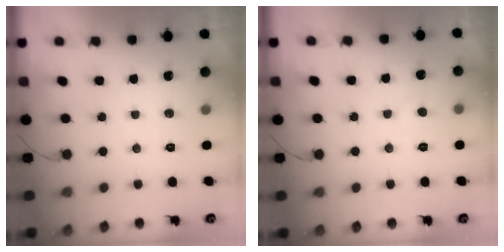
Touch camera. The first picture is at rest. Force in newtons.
{"total": 2.8, "press": 2.8, "slide": 0.3}